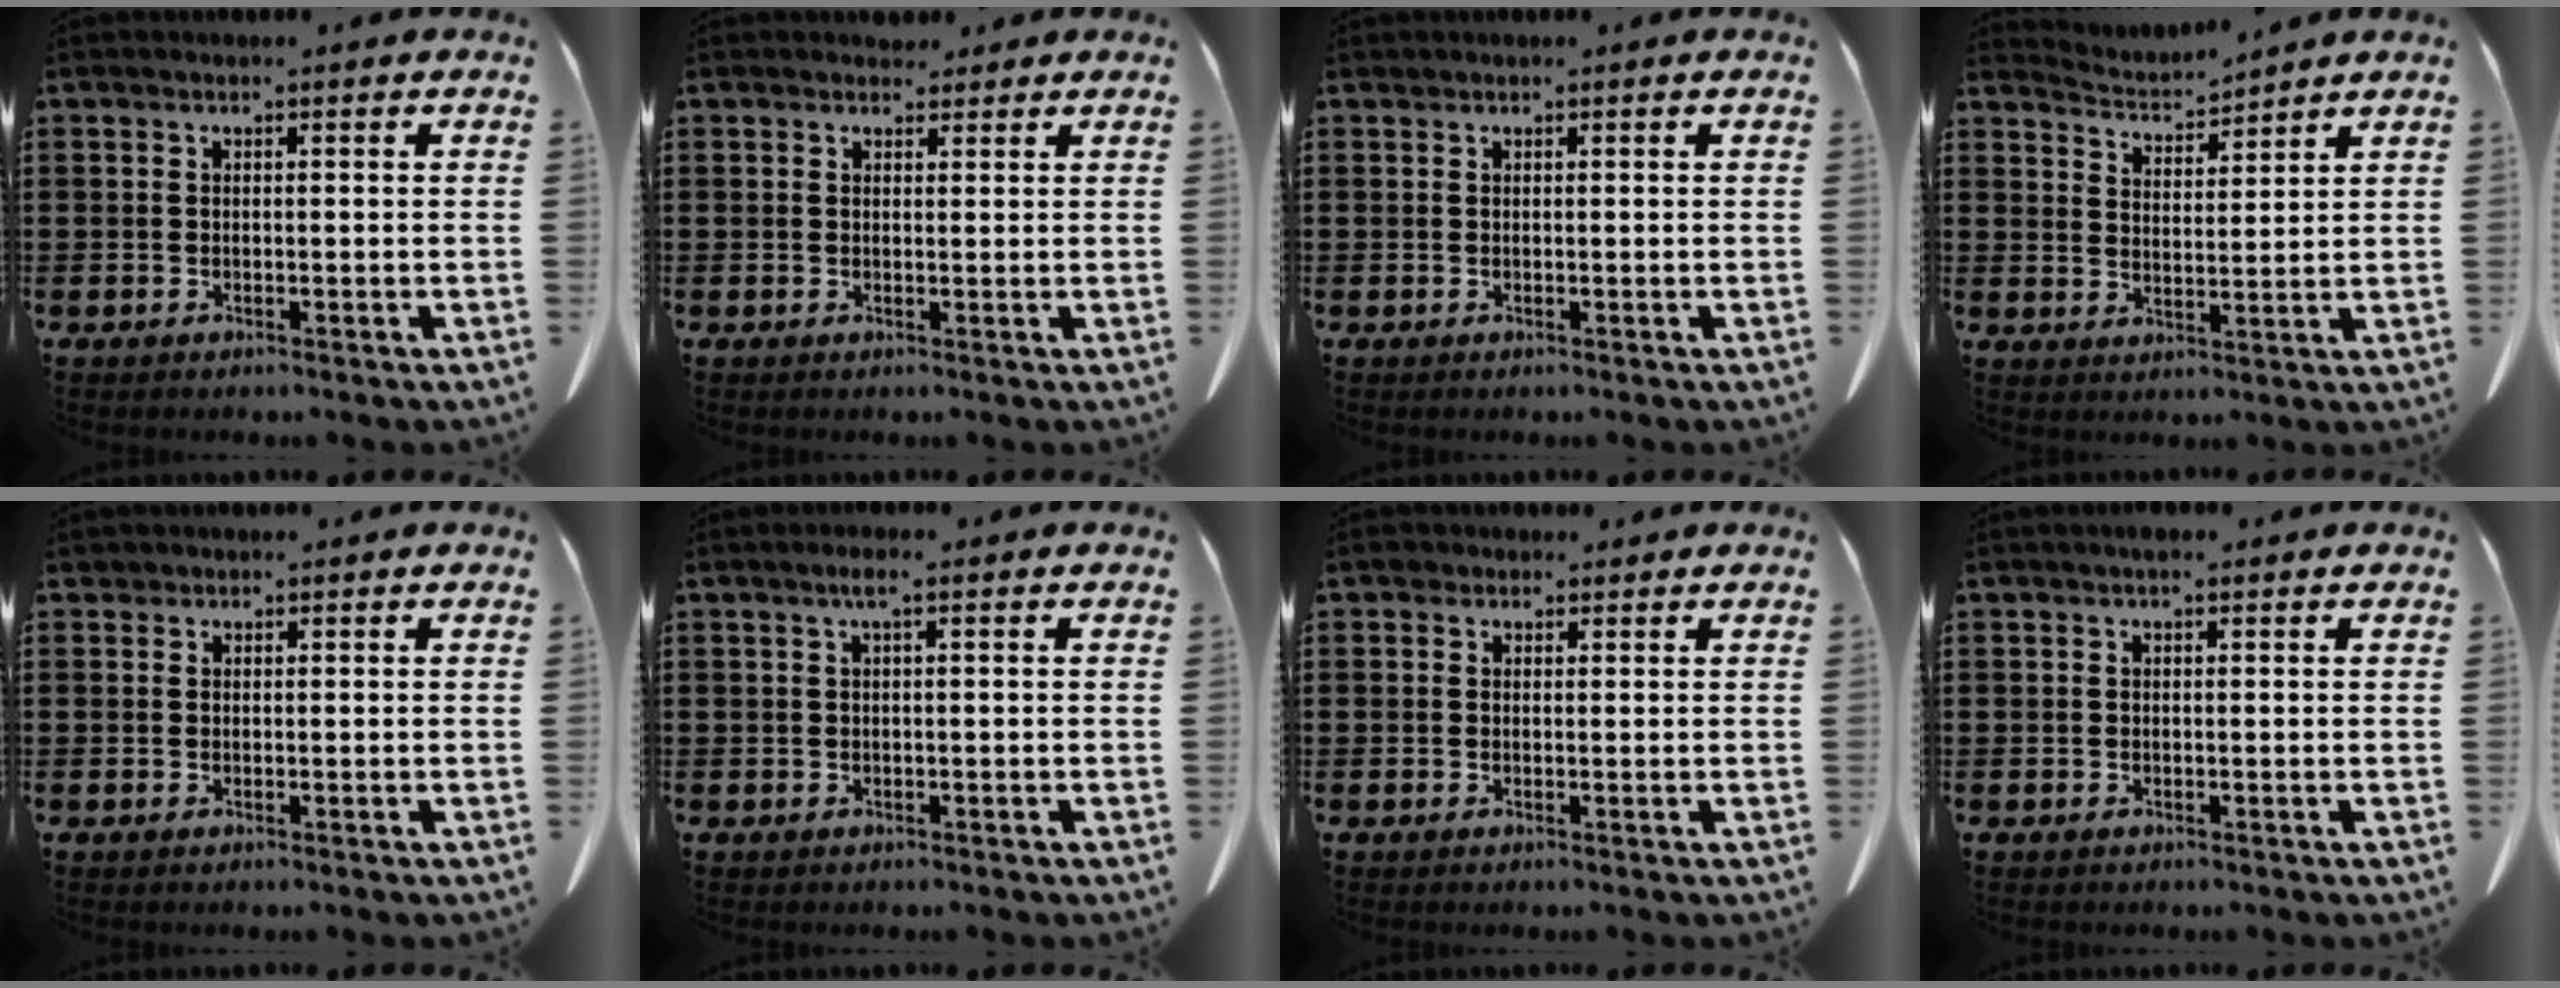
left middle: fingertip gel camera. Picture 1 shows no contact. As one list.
[{"total": 1.8, "force": [1.6, 0.8, 0.2], "torque": [0.000, 0.000, 0.030]}, {"total": 0.0}, {"total": 4.0, "force": [4.0, 0.2, 0.2], "torque": [-0.020, -0.025, 0.069]}, {"total": 0.6, "force": [0.5, 0.4, 0.1], "torque": [-0.004, 0.002, 0.010]}, {"total": 1.7, "force": [0.5, 0.1, 1.6], "torque": [-0.033, 0.003, 0.009]}, {"total": 1.4, "force": [1.1, 0.8, 0.3], "torque": [-0.010, 0.004, 0.021]}, {"total": 0.7, "force": [0.4, 0.3, 0.5], "torque": [-0.011, 0.003, 0.007]}]